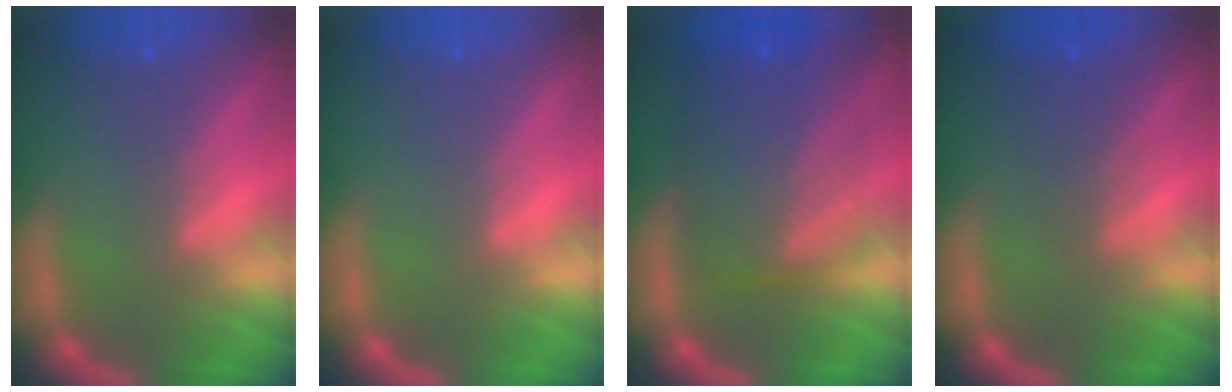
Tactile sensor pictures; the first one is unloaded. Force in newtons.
{"total": 0.0}
{"total": 8.6}
{"total": 2.5}